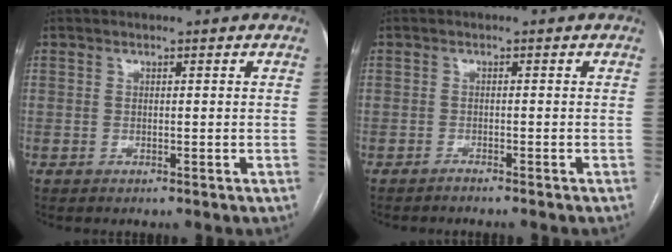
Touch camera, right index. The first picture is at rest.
{"total": 1.5, "force": [-1.4, -0.1, 0.6], "torque": [-0.010, 0.001, -0.016]}